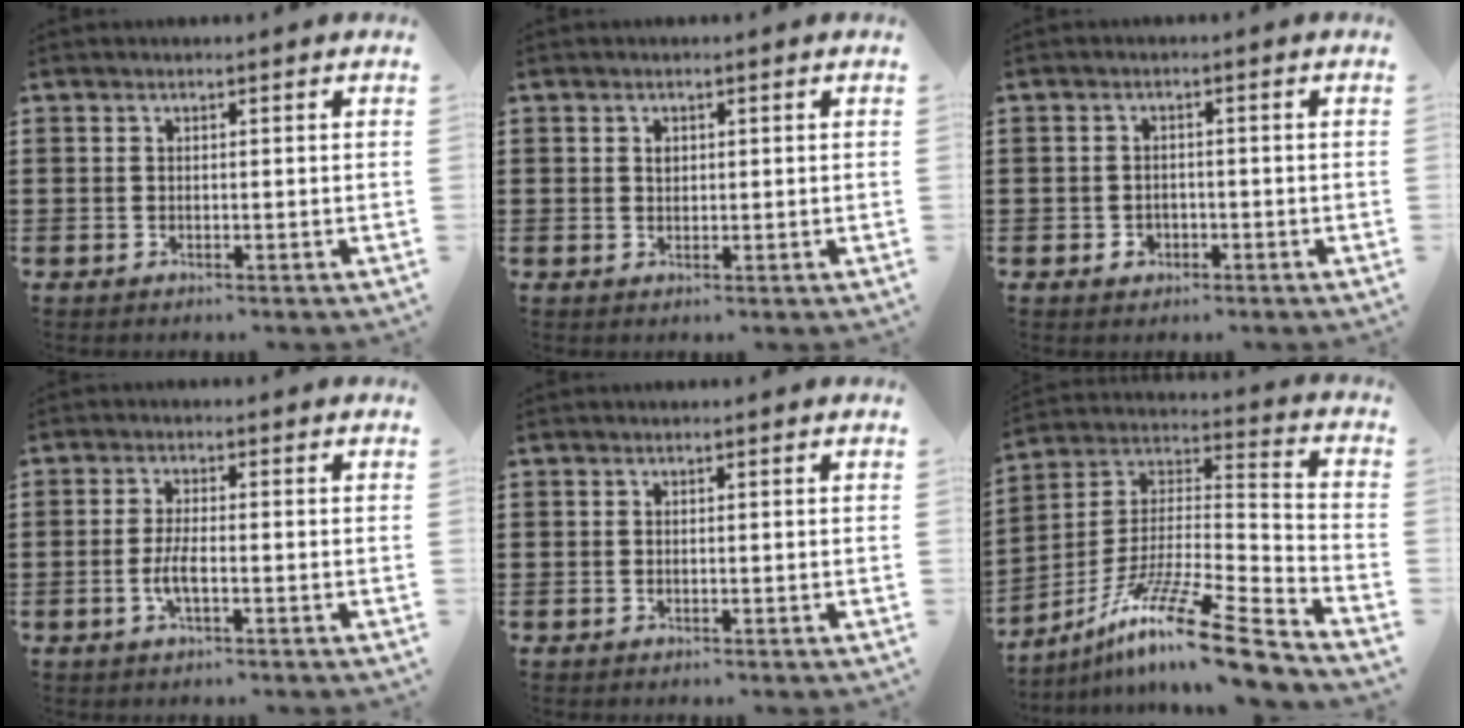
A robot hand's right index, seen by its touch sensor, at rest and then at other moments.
{"total": 1.0, "force": [0.4, 0.7, 0.7], "torque": [-0.014, 0.004, 0.007]}
{"total": 1.5, "force": [-0.9, 1.1, 0.5], "torque": [-0.014, -0.003, -0.019]}
{"total": 3.9, "force": [-1.3, 1.0, 3.6], "torque": [-0.076, -0.002, -0.027]}
{"total": 0.0}
{"total": 15.1, "force": [-11.2, 1.2, 10.0], "torque": [-0.175, 0.024, -0.208]}